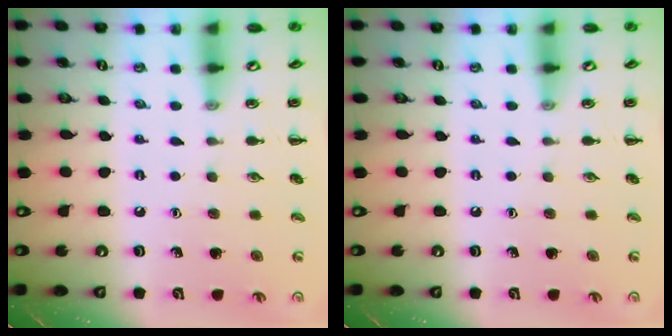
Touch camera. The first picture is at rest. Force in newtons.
{"total": 0.0}